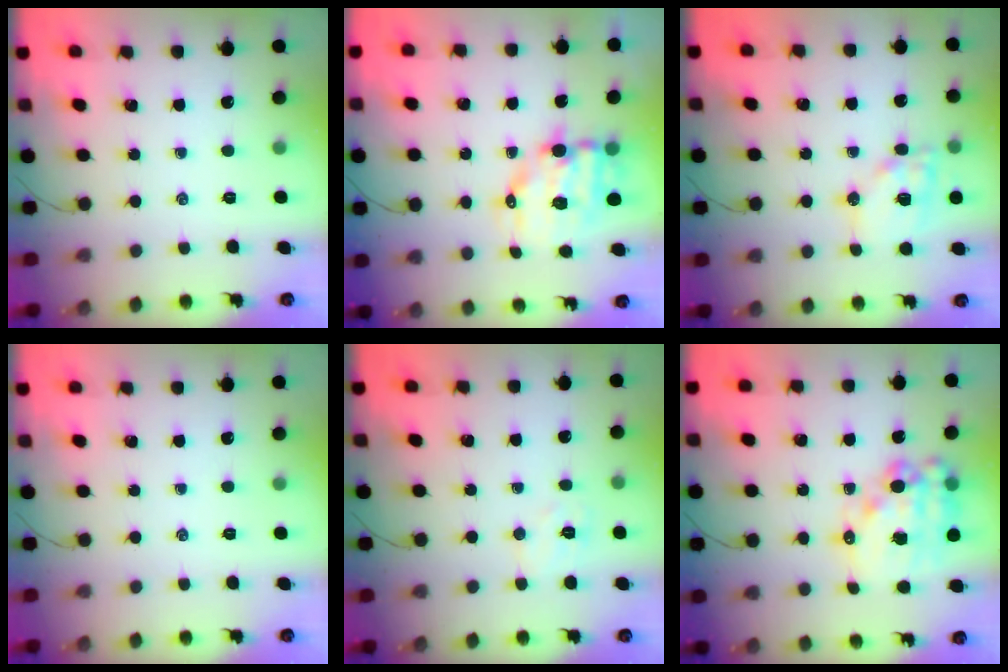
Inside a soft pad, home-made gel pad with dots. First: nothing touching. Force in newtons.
{"total": 10.5, "press": 10.2, "slide": 2.4}
{"total": 14.6, "press": 14.4, "slide": 2.3}
{"total": 0.0}
{"total": 5.5, "press": 5.4, "slide": 1.1}
{"total": 18.0, "press": 17.5, "slide": 3.8}